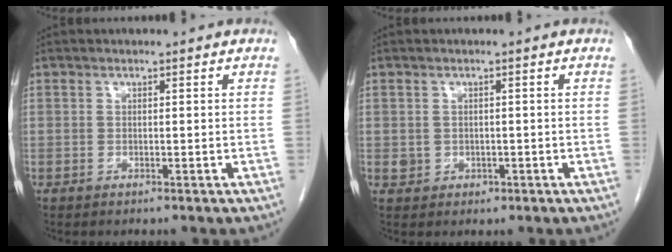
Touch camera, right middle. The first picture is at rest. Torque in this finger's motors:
{"motor_torque": [0.26, -0.08, 0.00, 0.00]}